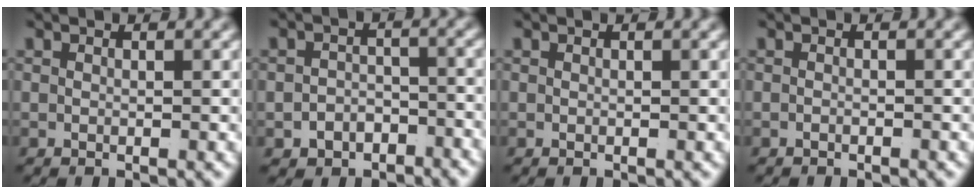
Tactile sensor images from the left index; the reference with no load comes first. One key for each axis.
{"total": 3.8, "fx": -2.9, "fy": 2.4, "fz": 0.3, "tx": -0.001, "ty": -0.017, "tz": -0.046}
{"total": 0.0}
{"total": 0.6, "fx": -0.5, "fy": -0.3, "fz": 0.0, "tx": -0.004, "ty": -0.004, "tz": -0.008}